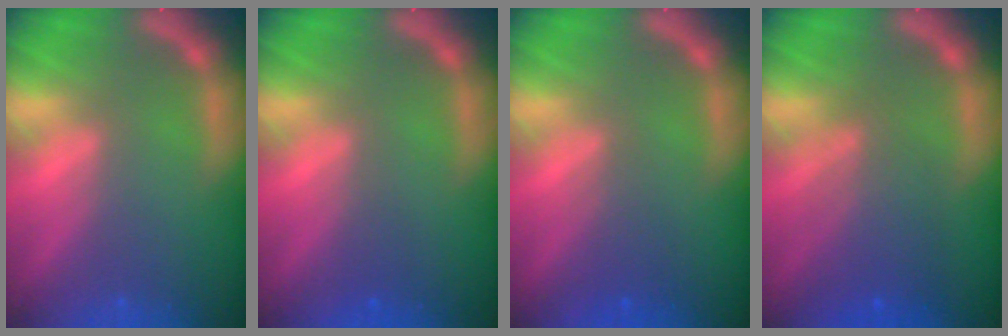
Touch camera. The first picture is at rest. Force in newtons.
{"total": 1.0}
{"total": 2.0}
{"total": 5.1}